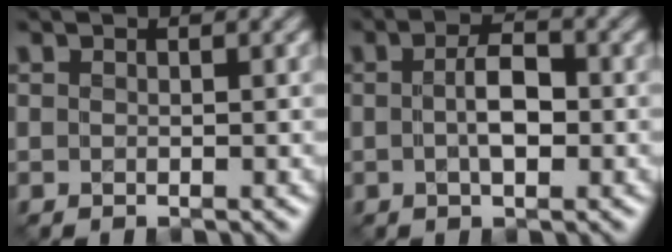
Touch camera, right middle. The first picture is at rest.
{"total": 3.3, "force": [-0.3, 1.5, 3.0], "torque": [-0.061, -0.001, -0.010]}